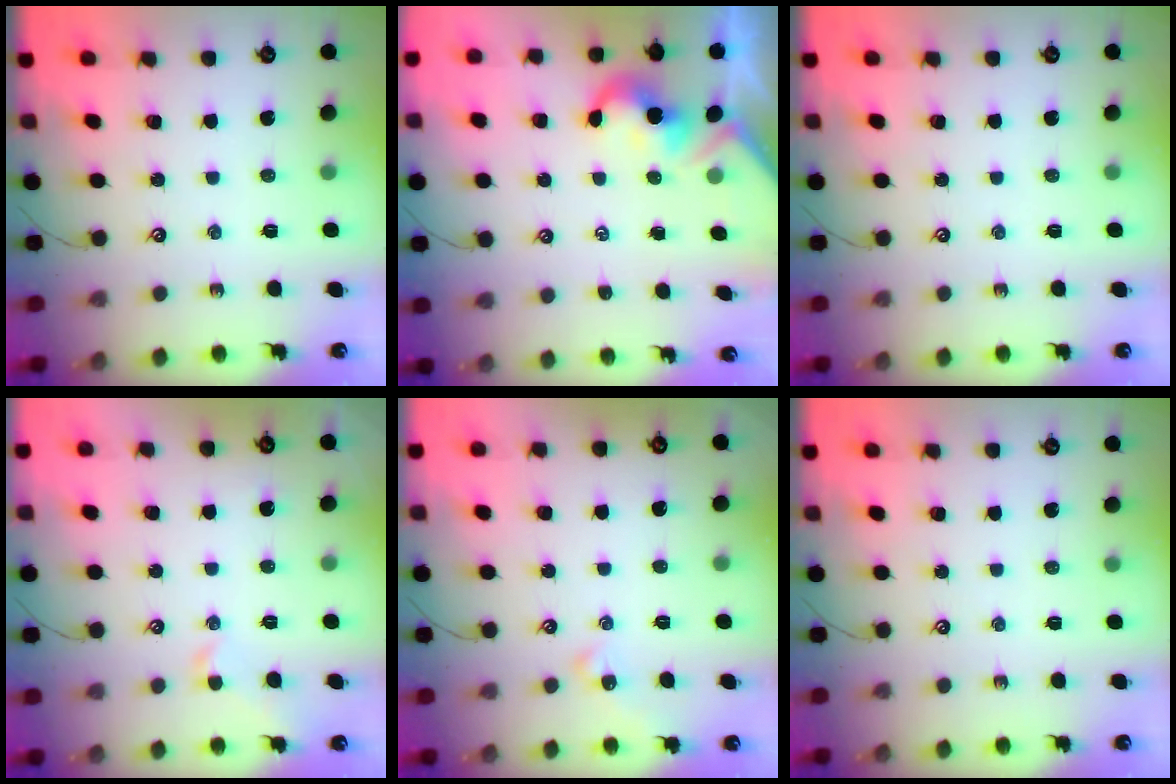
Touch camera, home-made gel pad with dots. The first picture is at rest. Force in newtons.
{"total": 2.1, "press": 2.1, "slide": 0.4}
{"total": 0.0}
{"total": 0.9, "press": 0.6, "slide": 0.7}
{"total": 1.8, "press": 1.7, "slide": 0.5}
{"total": 0.0}